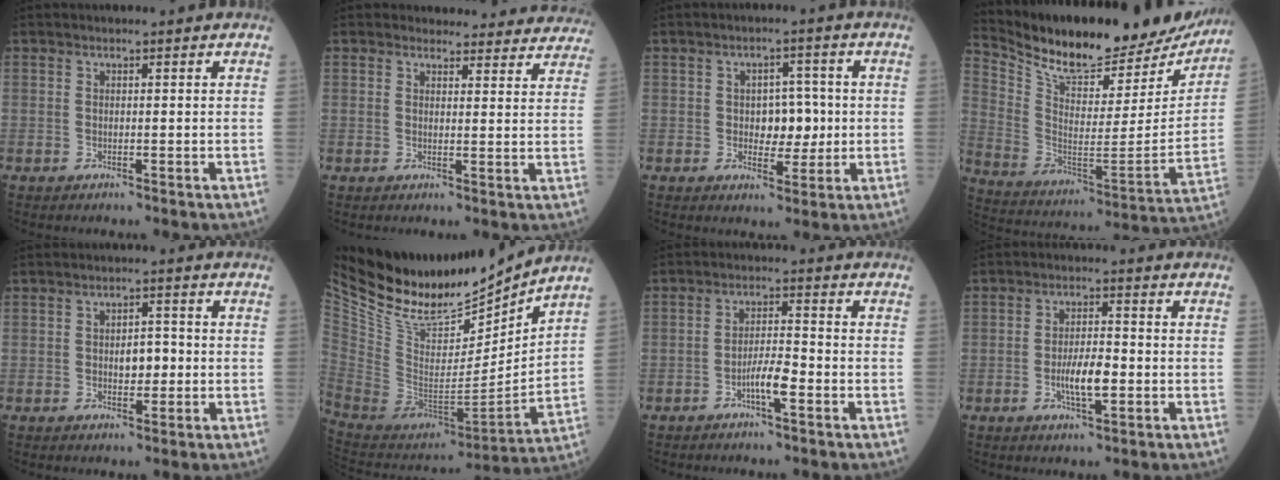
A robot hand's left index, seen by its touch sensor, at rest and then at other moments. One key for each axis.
{"total": 15.9, "fx": 15.1, "fy": 4.6, "fz": 1.6, "tx": 0.020, "ty": -0.034, "tz": 0.144}
{"total": 4.8, "fx": -0.2, "fy": 3.1, "fz": 3.7, "tx": -0.047, "ty": 0.008, "tz": -0.001}
{"total": 26.7, "fx": 23.9, "fy": 6.9, "fz": 9.5, "tx": -0.172, "ty": -0.050, "tz": 0.346}
{"total": 3.2, "fx": -0.6, "fy": 1.7, "fz": 2.6, "tx": -0.036, "ty": 0.003, "tz": -0.009}
{"total": 21.6, "fx": 19.2, "fy": 4.1, "fz": 8.8, "tx": -0.172, "ty": -0.033, "tz": 0.341}
{"total": 4.2, "fx": -2.3, "fy": 0.5, "fz": 3.5, "tx": -0.063, "ty": -0.001, "tz": -0.044}
{"total": 5.2, "fx": -1.6, "fy": 1.4, "fz": 4.8, "tx": -0.091, "ty": -0.004, "tz": -0.029}